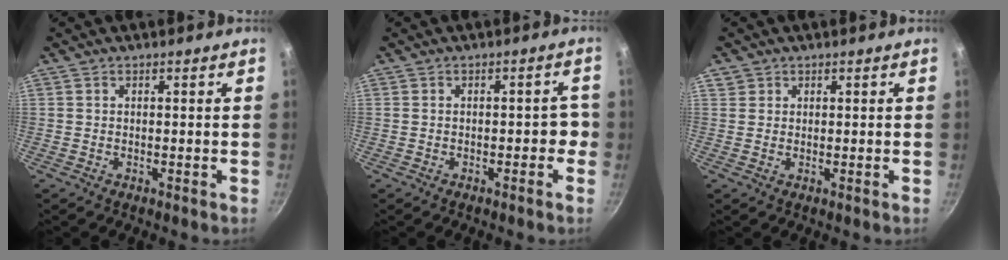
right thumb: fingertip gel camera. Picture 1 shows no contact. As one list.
[{"total": 3.0, "force": [-1.0, 1.7, 2.3], "torque": [-0.006, 0.024, -0.014]}, {"total": 1.6, "force": [0.7, 1.4, 0.2], "torque": [0.008, 0.005, 0.010]}]